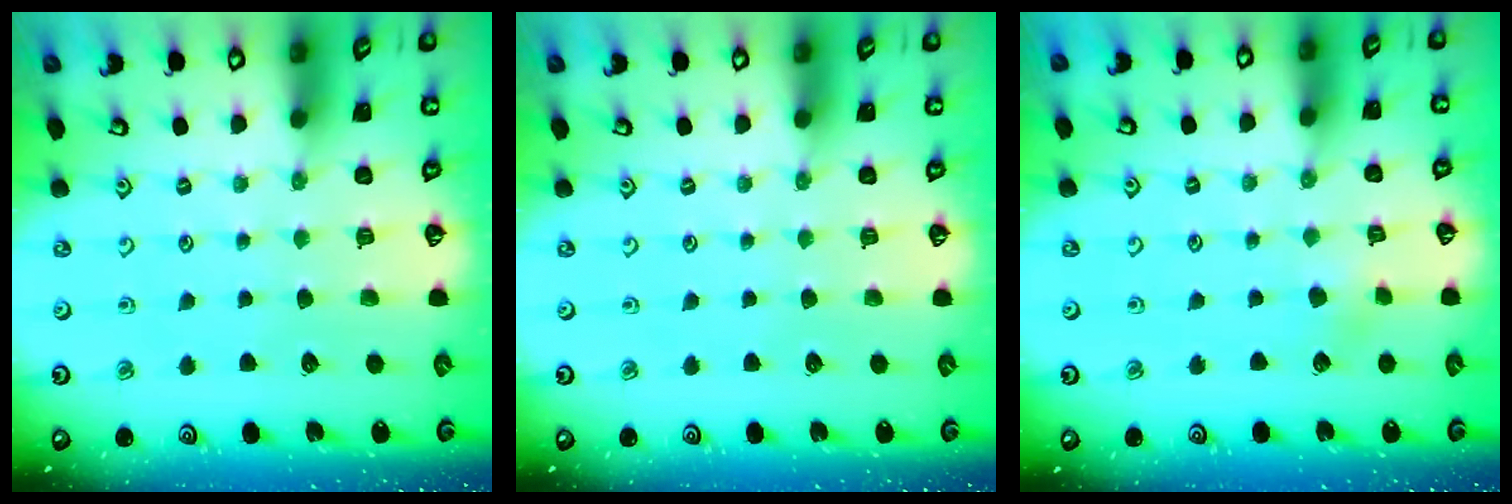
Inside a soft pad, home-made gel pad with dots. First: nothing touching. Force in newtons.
{"total": 0.0}
{"total": 3.4, "press": 3.3, "slide": 0.7}